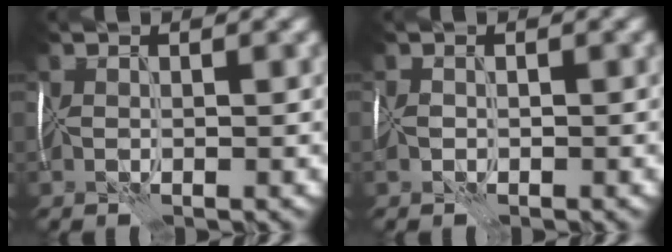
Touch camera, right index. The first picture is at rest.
{"total": 1.1, "force": [-0.6, 0.8, 0.4], "torque": [-0.010, -0.001, -0.018]}